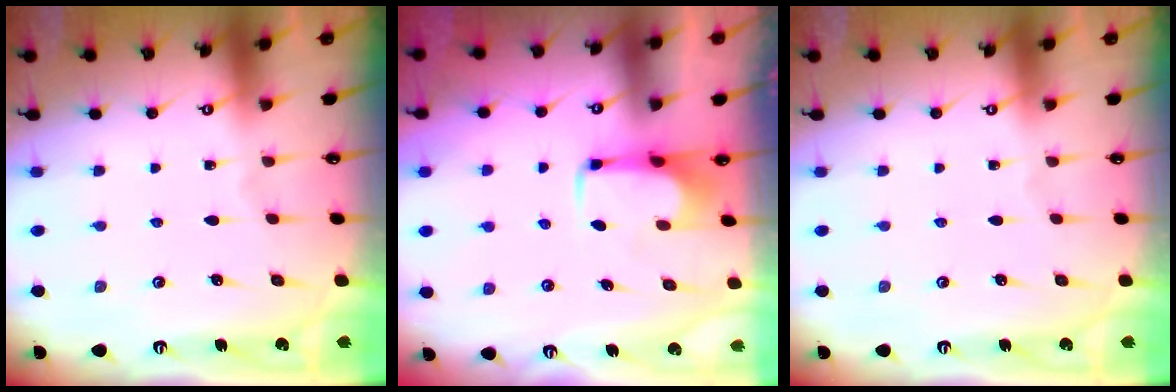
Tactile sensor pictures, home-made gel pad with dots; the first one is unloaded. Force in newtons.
{"total": 2.1, "press": 2.1, "slide": 0.4}
{"total": 0.0}